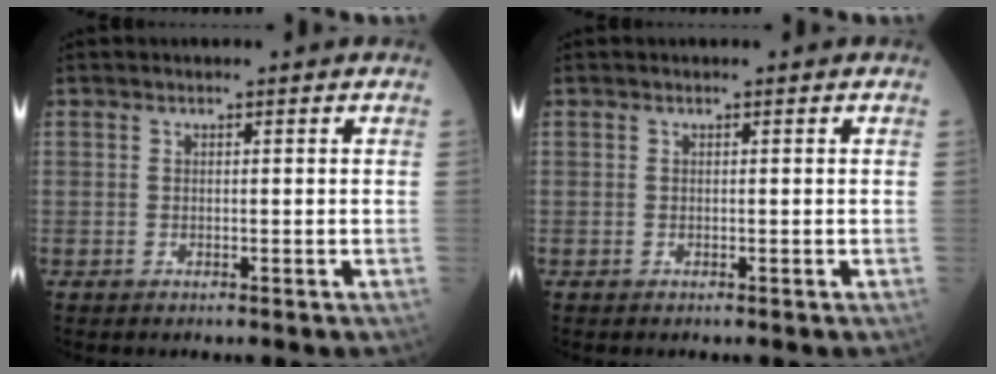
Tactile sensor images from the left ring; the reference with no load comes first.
{"total": 0.0}